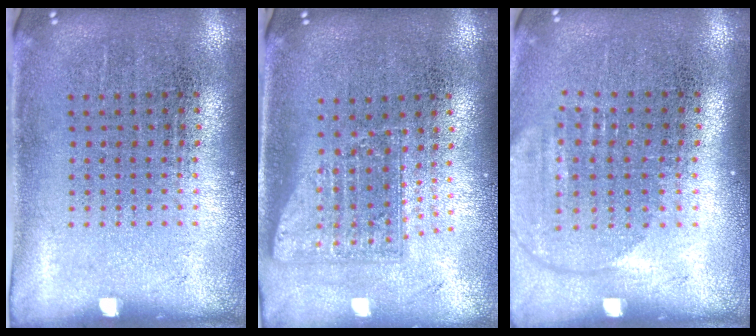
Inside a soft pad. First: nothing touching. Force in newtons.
{"total": 1.7, "press": 1.3, "slide": 1.0}
{"total": 1.5, "press": 1.3, "slide": 0.6}